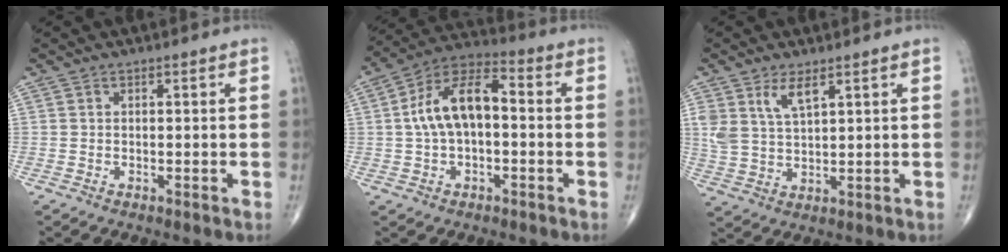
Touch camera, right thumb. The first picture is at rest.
{"total": 12.3, "force": [0.3, 6.4, 10.4], "torque": [-0.193, 0.041, -0.006]}
{"total": 5.8, "force": [3.3, 2.3, 4.2], "torque": [-0.083, -0.015, 0.072]}